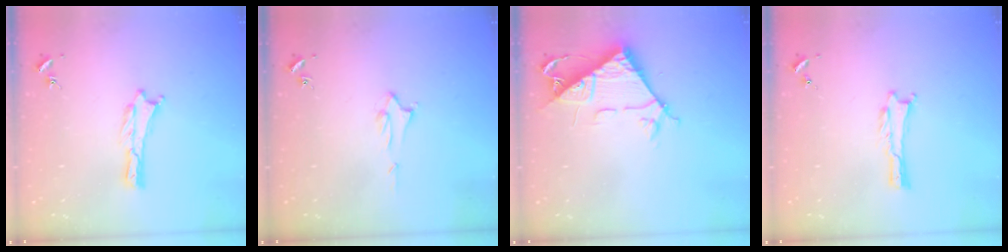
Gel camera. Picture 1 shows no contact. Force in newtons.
{"total": 1.4, "press": 1.4, "slide": 0.2}
{"total": 8.5, "press": 8.4, "slide": 0.7}
{"total": 0.0}